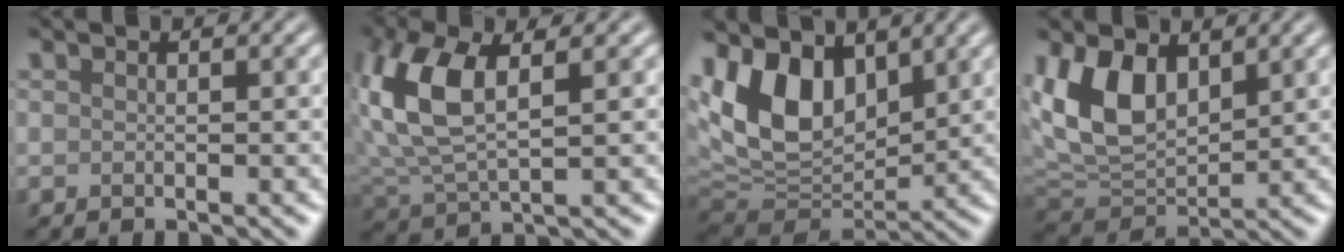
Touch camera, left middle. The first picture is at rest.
{"total": 7.6, "force": [2.1, 3.7, 6.3], "torque": [-0.161, 0.012, 0.041]}
{"total": 9.7, "force": [3.7, 6.3, 6.5], "torque": [-0.143, 0.005, 0.069]}
{"total": 7.3, "force": [2.6, 4.5, 5.1], "torque": [-0.114, -0.002, 0.054]}